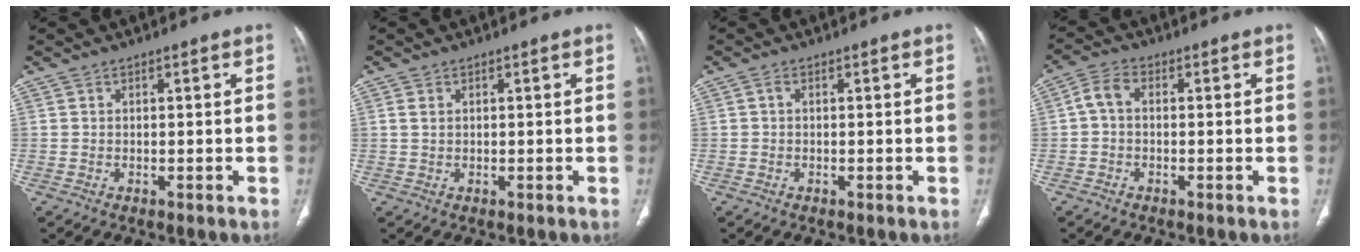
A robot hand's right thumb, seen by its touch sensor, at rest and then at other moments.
{"total": 1.5, "force": [0.6, 1.0, 1.0], "torque": [-0.024, 0.001, 0.016]}
{"total": 0.5, "force": [0.0, 0.3, 0.5], "torque": [-0.008, 0.001, -0.005]}
{"total": 3.9, "force": [-0.1, 2.5, 3.0], "torque": [-0.057, 0.013, -0.010]}